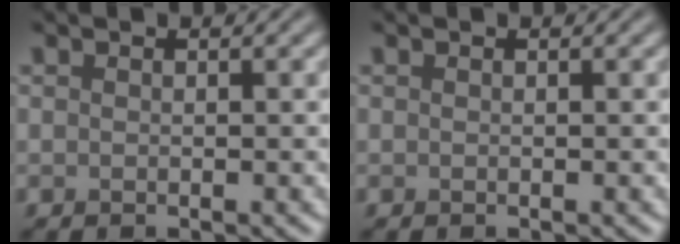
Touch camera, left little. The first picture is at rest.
{"total": 0.0}